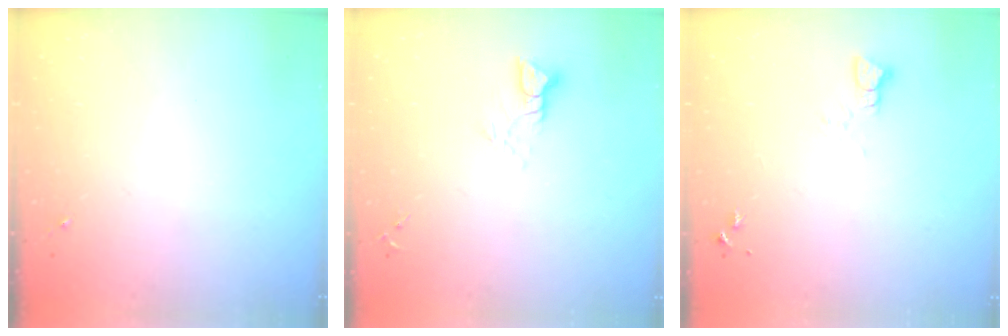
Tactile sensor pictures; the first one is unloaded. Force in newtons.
{"total": 4.4, "press": 4.4, "slide": 0.3}
{"total": 2.2, "press": 2.2, "slide": 0.2}